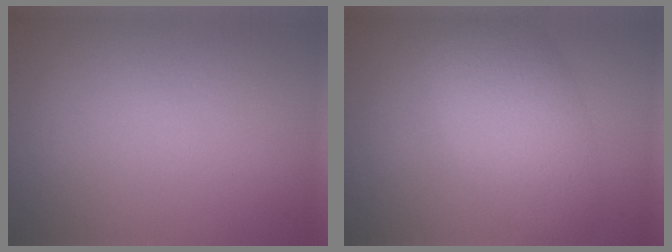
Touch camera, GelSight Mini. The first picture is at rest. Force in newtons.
{"total": 5.5, "press": 5.5, "slide": 0.2}